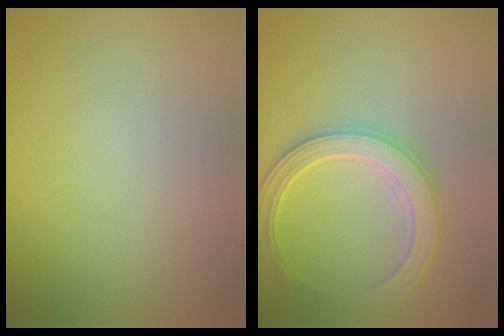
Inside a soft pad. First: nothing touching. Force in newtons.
{"total": 3.7, "press": 3.6, "slide": 0.6}